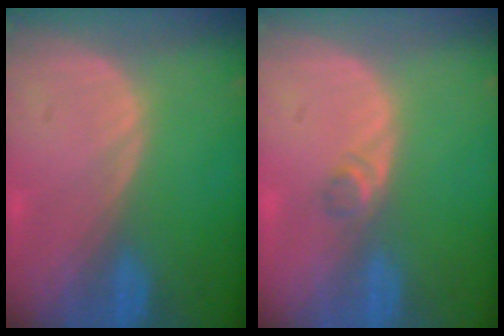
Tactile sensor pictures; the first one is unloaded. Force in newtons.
{"total": 1.6, "press": 1.4, "slide": 0.8}